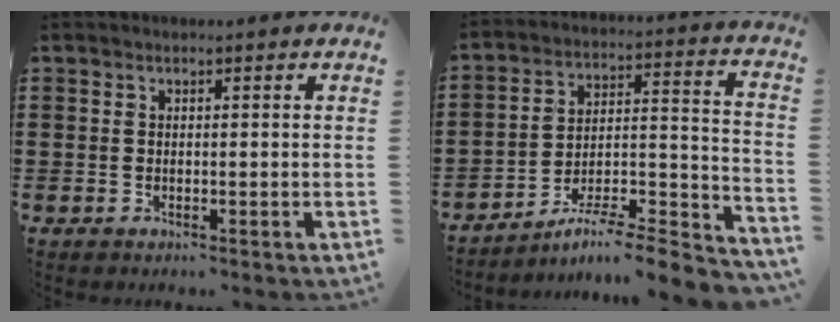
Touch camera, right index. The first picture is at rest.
{"total": 6.4, "force": [-5.4, 0.6, 3.4], "torque": [-0.053, -0.011, -0.108]}